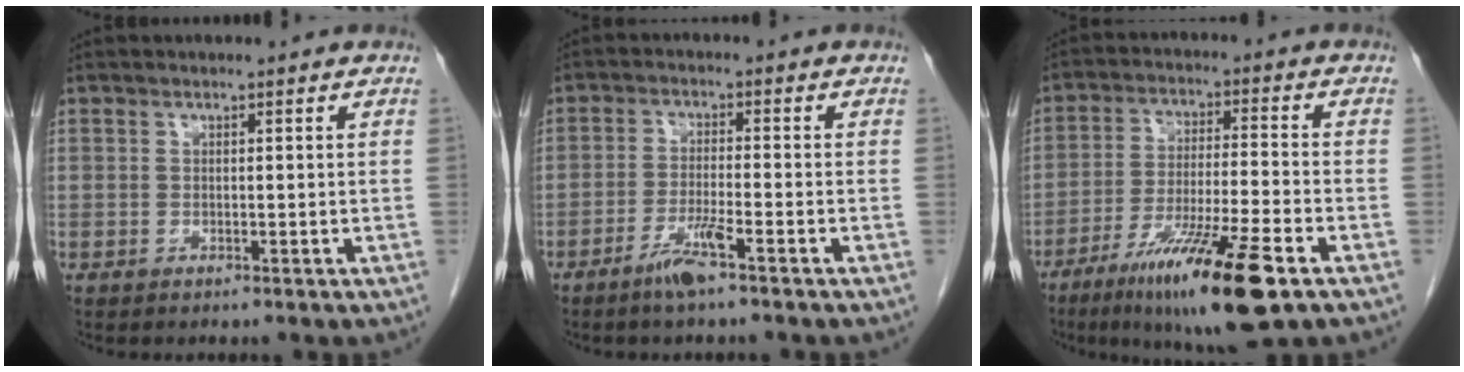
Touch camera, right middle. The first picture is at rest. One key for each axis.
{"total": 4.3, "fx": -2.9, "fy": -0.2, "fz": 3.2, "tx": -0.066, "ty": -0.007, "tz": -0.058}
{"total": 15.5, "fx": -8.8, "fy": 0.5, "fz": 12.7, "tx": -0.224, "ty": -0.043, "tz": -0.147}